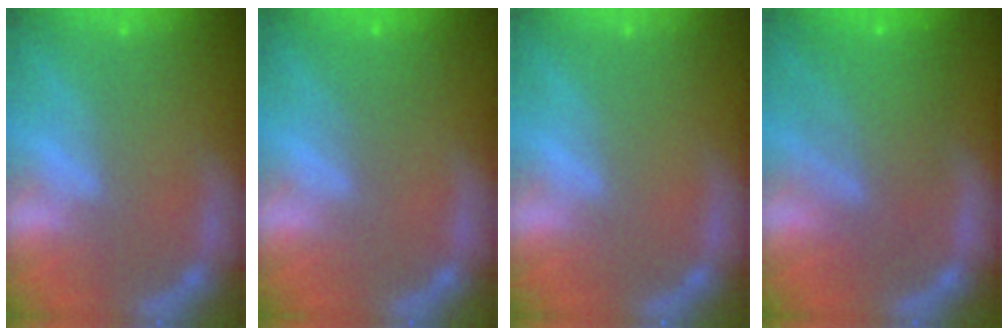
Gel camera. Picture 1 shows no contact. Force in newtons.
{"total": 2.0}
{"total": 0.0}
{"total": 7.5}